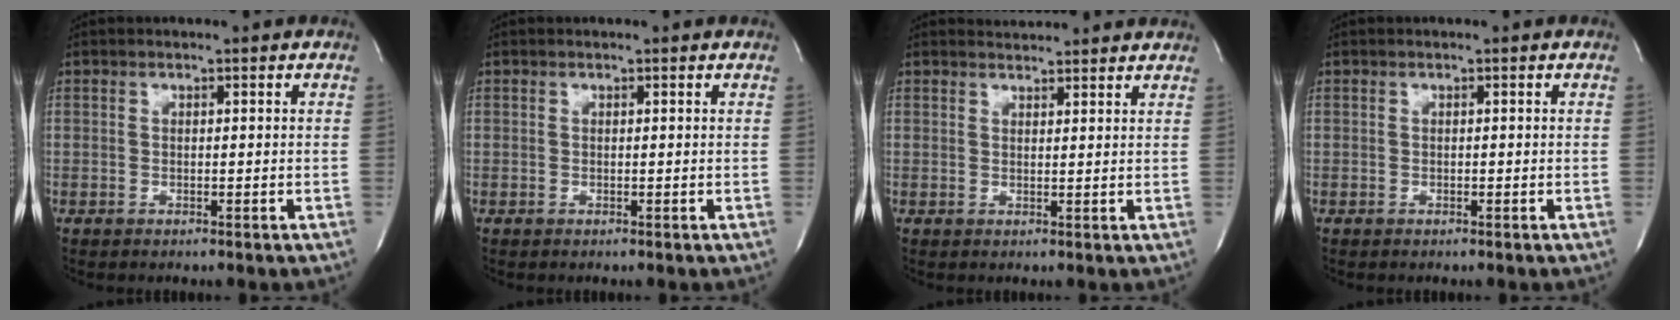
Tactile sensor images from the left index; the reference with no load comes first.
{"total": 0.8, "force": [0.8, 0.0, 0.2], "torque": [-0.007, 0.001, 0.006]}
{"total": 5.4, "force": [5.3, 0.6, 0.8], "torque": [-0.016, 0.020, 0.058]}
{"total": 0.0}